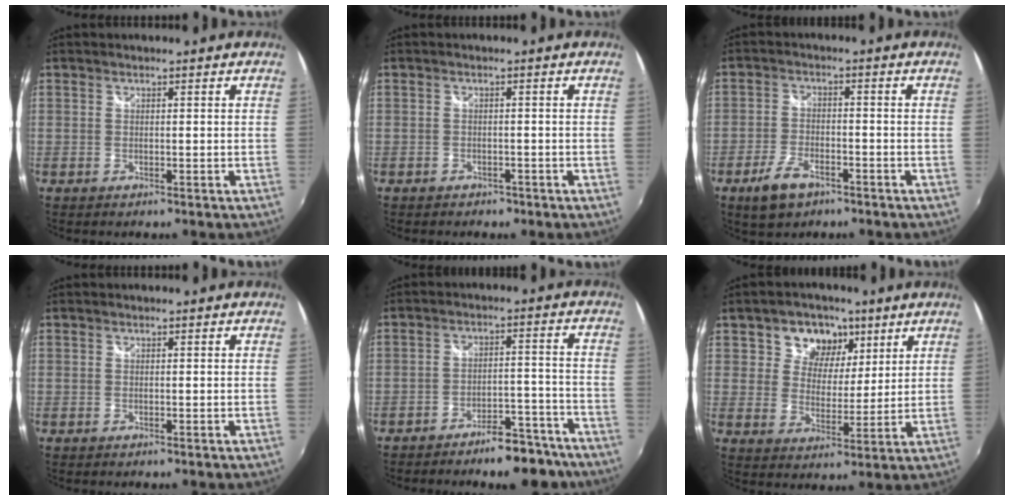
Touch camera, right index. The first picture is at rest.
{"total": 2.4, "force": [-1.7, 1.5, 0.6], "torque": [-0.017, -0.005, -0.023]}
{"total": 7.0, "force": [-4.4, 3.5, 4.1], "torque": [-0.104, -0.007, -0.077]}
{"total": 0.0}
{"total": 10.9, "force": [-9.3, 3.6, 4.4], "torque": [-0.066, 0.029, -0.111]}
{"total": 8.9, "force": [4.4, 7.0, 3.3], "torque": [-0.060, 0.009, 0.071]}